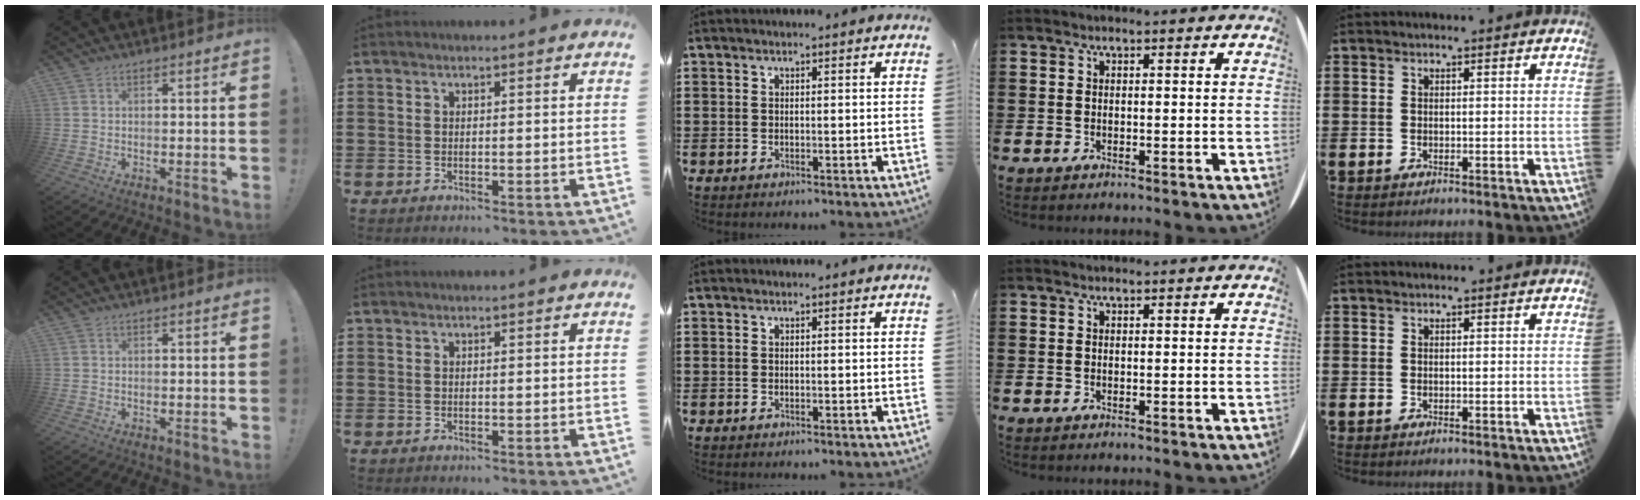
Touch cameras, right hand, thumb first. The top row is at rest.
{}